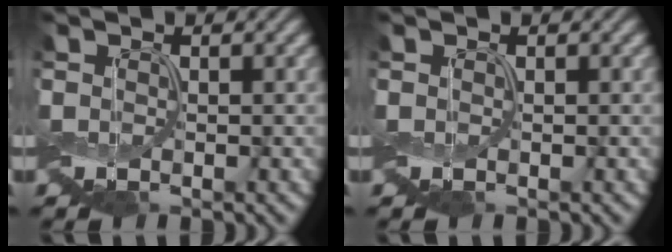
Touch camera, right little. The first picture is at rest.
{"total": 0.0}